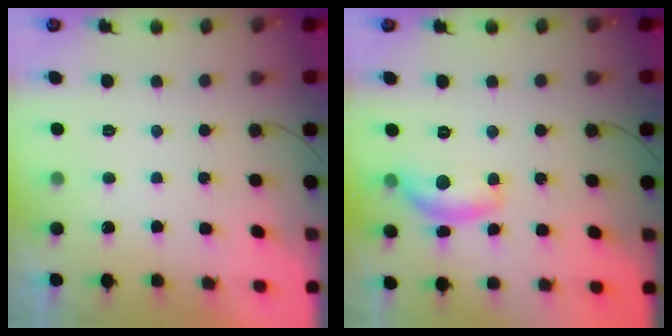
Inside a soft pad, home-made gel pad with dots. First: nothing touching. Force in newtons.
{"total": 11.7, "press": 11.7, "slide": 0.7}